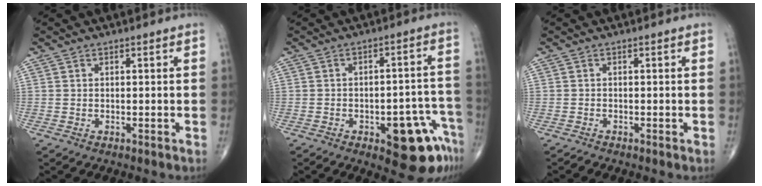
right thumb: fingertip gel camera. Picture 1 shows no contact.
{"total": 12.5, "force": [-6.3, 4.9, 9.6], "torque": [-0.081, 0.048, -0.072]}
{"total": 0.5, "force": [-0.5, 0.0, 0.1], "torque": [-0.005, -0.004, -0.015]}